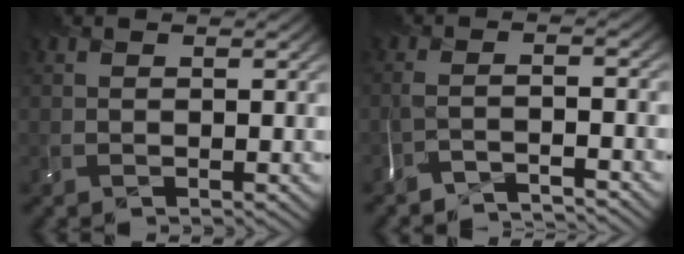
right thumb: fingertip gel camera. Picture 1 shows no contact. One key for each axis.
{"total": 3.7, "fx": -3.6, "fy": -0.5, "fz": 0.8, "tx": 0.008, "ty": -0.001, "tz": -0.077}